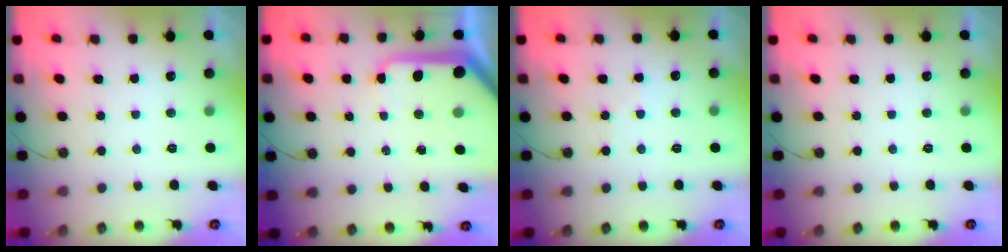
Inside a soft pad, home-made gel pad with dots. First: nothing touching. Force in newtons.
{"total": 13.0, "press": 12.9, "slide": 1.7}
{"total": 4.5, "press": 4.4, "slide": 0.8}
{"total": 0.0}